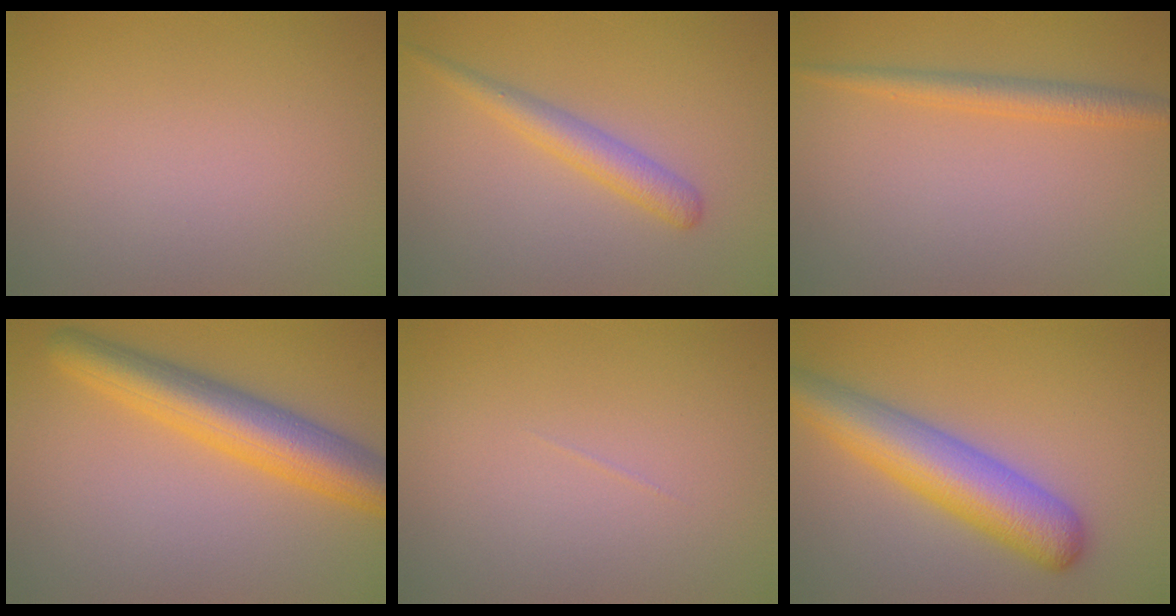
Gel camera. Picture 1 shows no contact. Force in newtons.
{"total": 2.7, "press": 2.7, "slide": 0.0}
{"total": 2.4, "press": 2.4, "slide": 0.1}
{"total": 6.7, "press": 6.7, "slide": 0.2}
{"total": 0.0}
{"total": 7.1, "press": 7.1, "slide": 0.2}